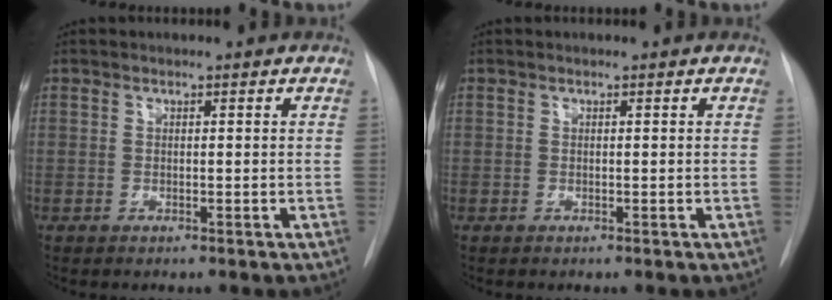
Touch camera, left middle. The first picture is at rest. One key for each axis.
{"total": 0.0}